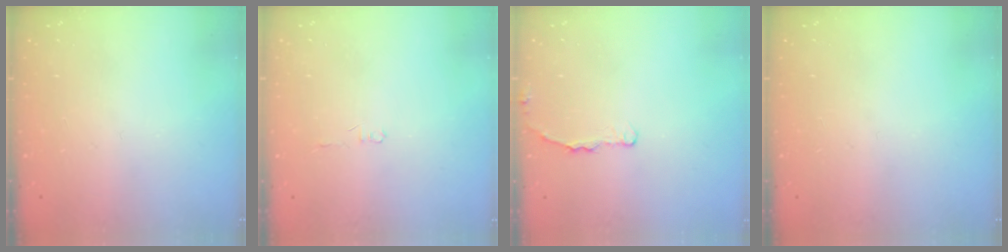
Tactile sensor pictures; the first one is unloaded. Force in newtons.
{"total": 1.2, "press": 1.2, "slide": 0.3}
{"total": 2.3, "press": 2.3, "slide": 0.4}
{"total": 0.0}